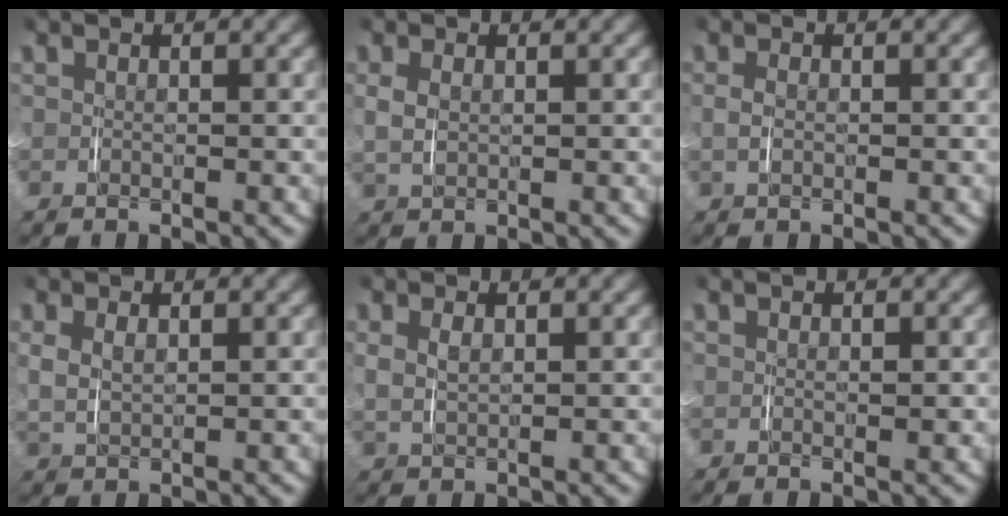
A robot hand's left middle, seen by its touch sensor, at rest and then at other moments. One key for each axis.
{"total": 1.5, "fx": 0.2, "fy": 1.0, "fz": 1.2, "tx": -0.027, "ty": -0.002, "tz": 0.010}
{"total": 0.6, "fx": -0.3, "fy": 0.0, "fz": 0.5, "tx": -0.011, "ty": -0.001, "tz": -0.002}
{"total": 1.8, "fx": 0.6, "fy": 0.9, "fz": 1.4, "tx": -0.035, "ty": -0.005, "tz": 0.019}
{"total": 1.2, "fx": 0.5, "fy": 0.3, "fz": 1.1, "tx": -0.025, "ty": -0.003, "tz": 0.016}
{"total": 0.5, "fx": 0.1, "fy": 0.2, "fz": 0.4, "tx": -0.007, "ty": -0.001, "tz": 0.003}